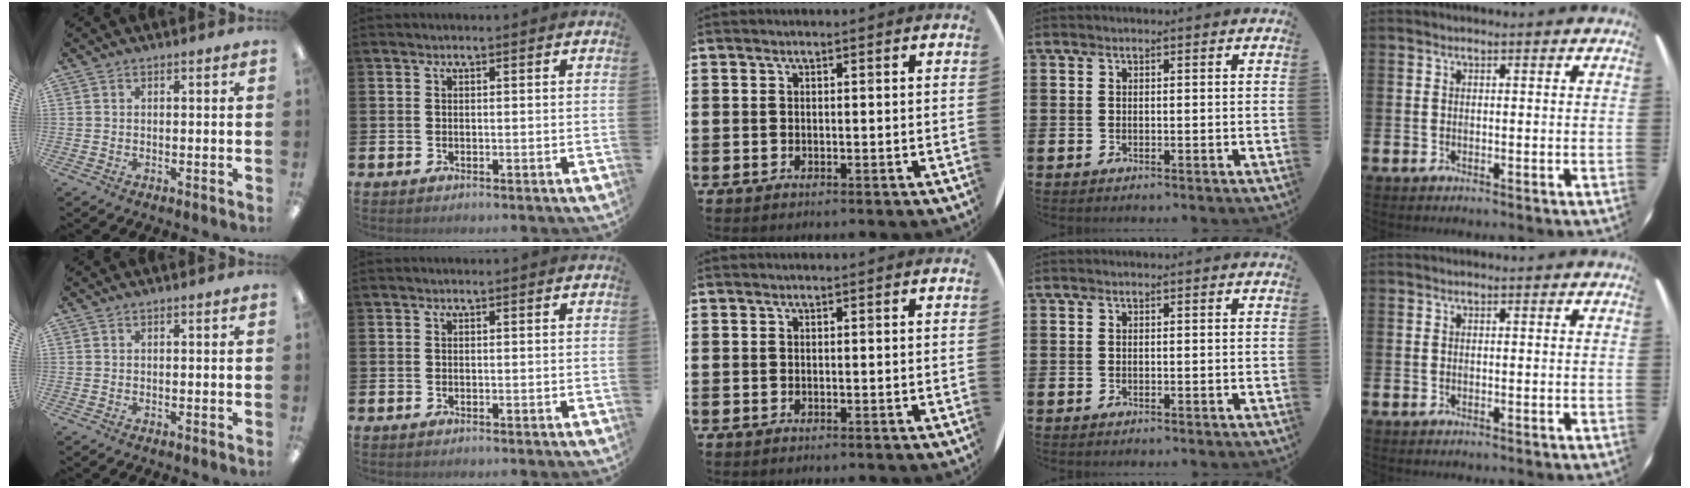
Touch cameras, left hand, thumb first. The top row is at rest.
{}